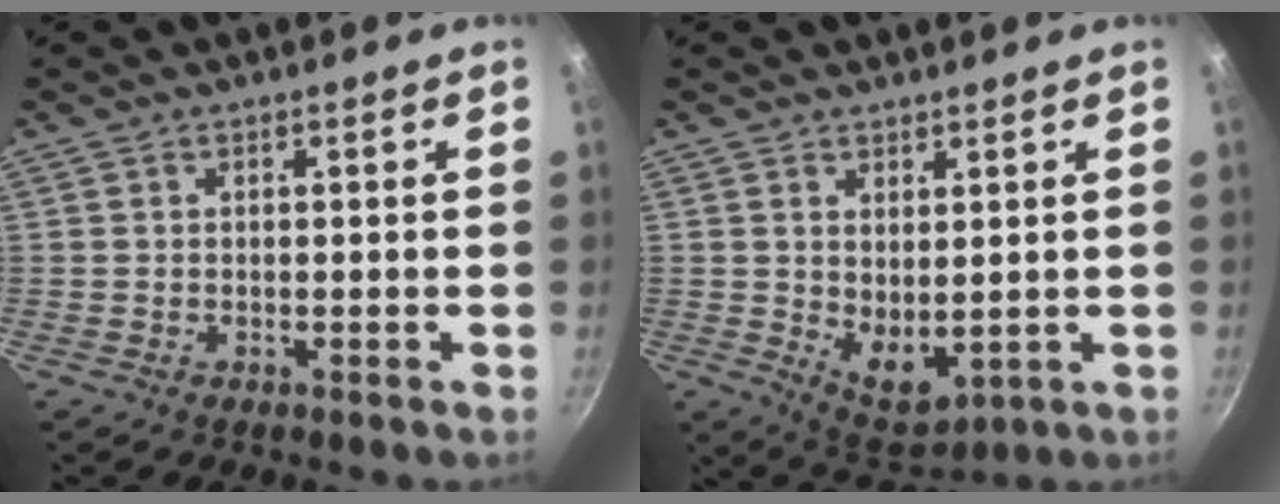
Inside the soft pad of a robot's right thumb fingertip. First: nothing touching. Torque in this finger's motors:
{"motor_torque": [-0.37, 0.82, 0.01, 0.20, 0.09]}